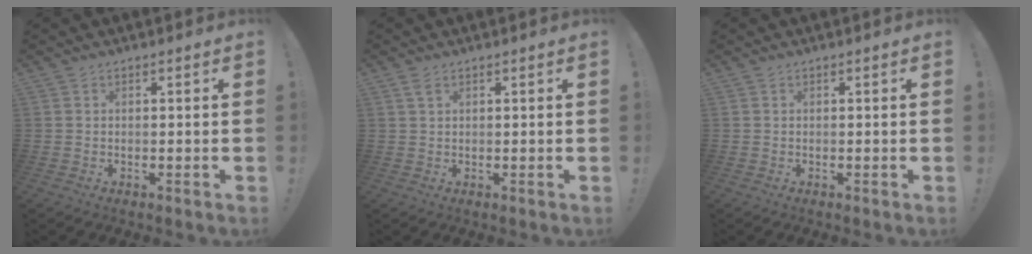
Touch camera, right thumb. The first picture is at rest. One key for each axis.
{"total": 1.8, "fx": 1.1, "fy": 0.6, "fz": 1.2, "tx": -0.024, "ty": 0.000, "tz": 0.019}
{"total": 0.0}